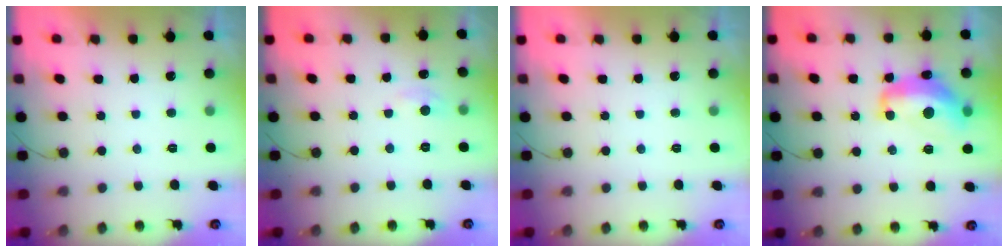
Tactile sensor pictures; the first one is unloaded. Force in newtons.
{"total": 3.9, "press": 3.9, "slide": 0.5}
{"total": 0.0}
{"total": 13.7, "press": 13.7, "slide": 0.8}